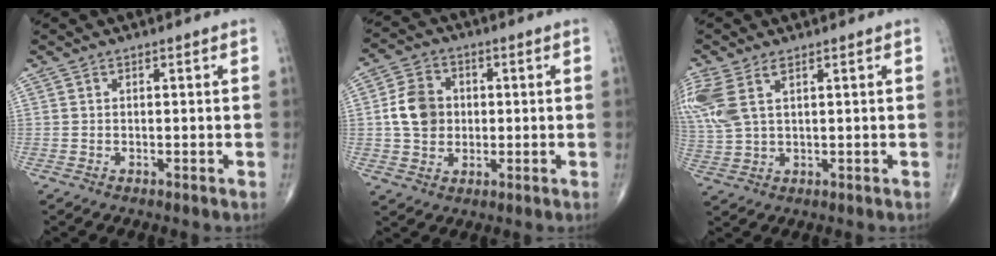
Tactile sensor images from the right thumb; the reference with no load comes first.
{"total": 9.1, "force": [0.4, 6.9, 5.9], "torque": [-0.100, 0.011, 0.003]}
{"total": 9.6, "force": [3.8, 4.6, 7.5], "torque": [-0.205, 0.008, 0.089]}